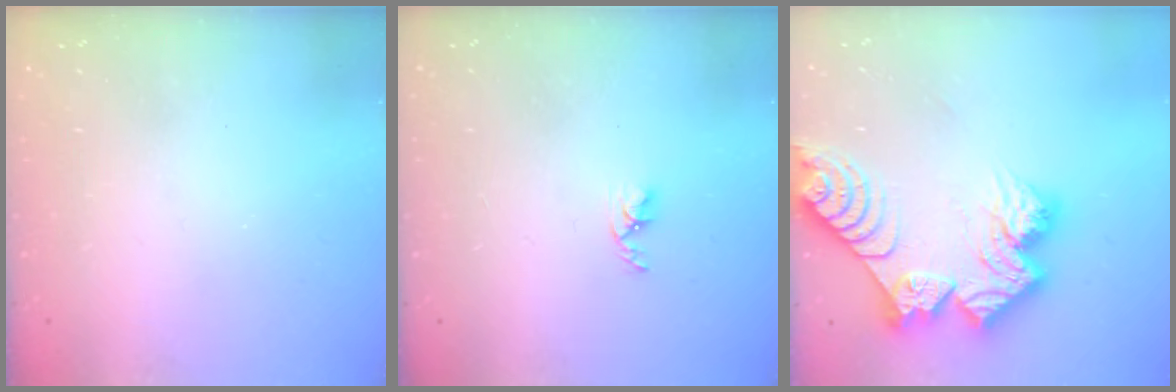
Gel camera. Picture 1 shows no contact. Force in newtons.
{"total": 2.7, "press": 2.7, "slide": 0.5}
{"total": 19.0, "press": 18.9, "slide": 1.9}